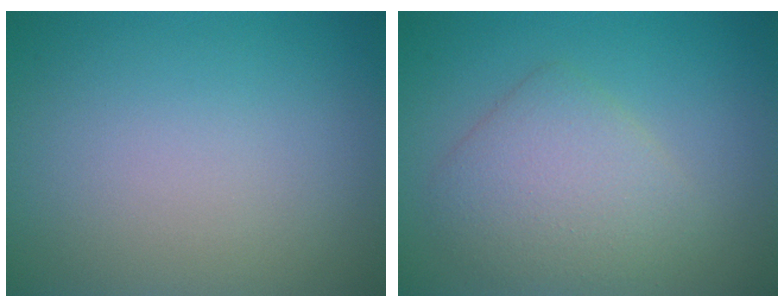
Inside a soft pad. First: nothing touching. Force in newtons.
{"total": 4.3, "press": 4.3, "slide": 0.2}